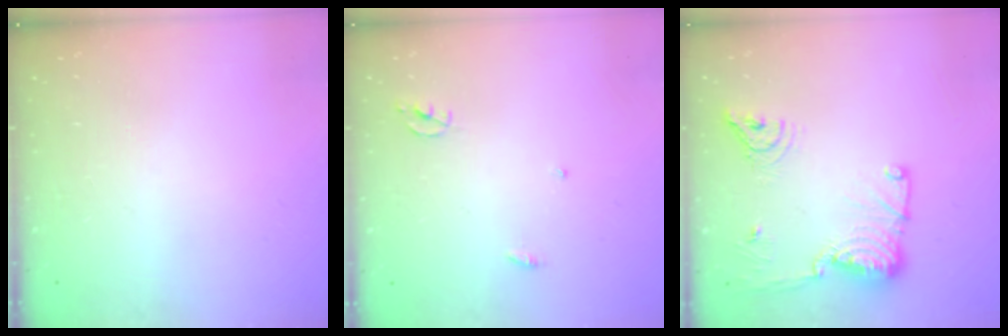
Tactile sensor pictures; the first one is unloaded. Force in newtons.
{"total": 2.3, "press": 2.3, "slide": 0.1}
{"total": 14.7, "press": 14.6, "slide": 2.1}